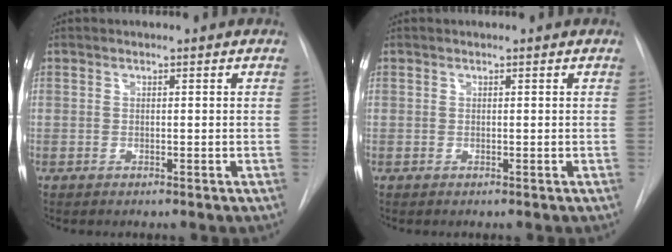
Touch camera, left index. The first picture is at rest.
{"total": 0.0}